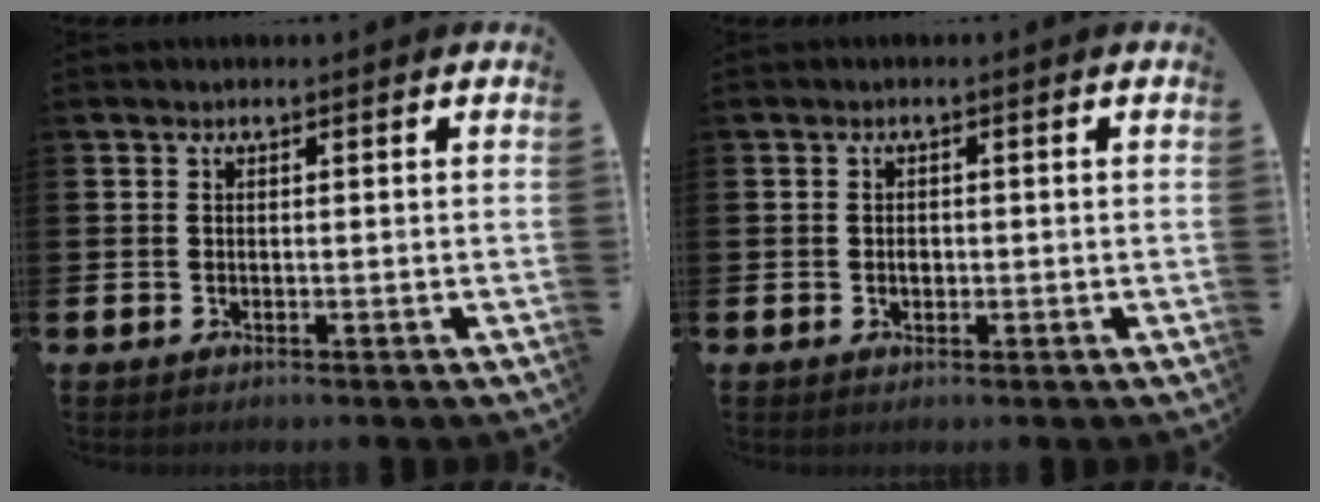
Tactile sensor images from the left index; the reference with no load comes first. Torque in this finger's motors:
{"motor_torque": [-0.02, 0.07, 0.01, 0.00]}